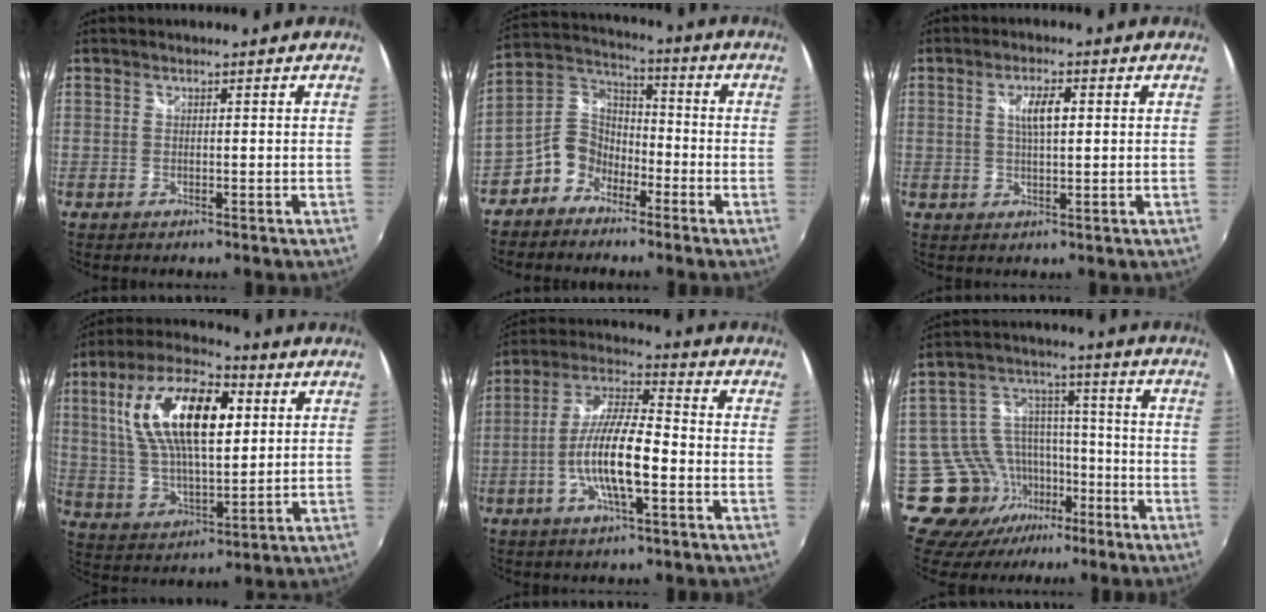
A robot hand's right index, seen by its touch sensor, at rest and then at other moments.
{"total": 8.2, "force": [-5.0, 6.1, 2.2], "torque": [-0.052, 0.034, -0.108]}
{"total": 4.5, "force": [1.0, 1.4, 4.2], "torque": [-0.073, 0.003, 0.018]}
{"total": 19.4, "force": [5.5, 8.4, 16.6], "torque": [-0.314, 0.023, 0.103]}
{"total": 12.7, "force": [-3.8, 3.0, 11.7], "torque": [-0.238, -0.001, -0.072]}
{"total": 15.2, "force": [-8.6, 11.6, 4.9], "torque": [-0.116, 0.038, -0.125]}